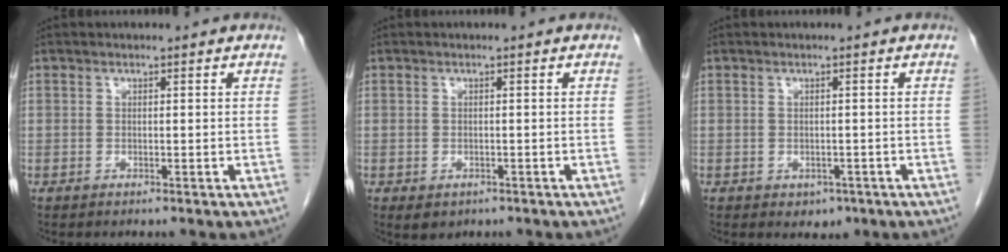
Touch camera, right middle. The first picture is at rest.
{"total": 2.4, "force": [-1.4, 1.7, 1.0], "torque": [-0.012, -0.001, -0.011]}
{"total": 2.0, "force": [-0.9, 1.5, 0.9], "torque": [-0.009, 0.002, -0.002]}